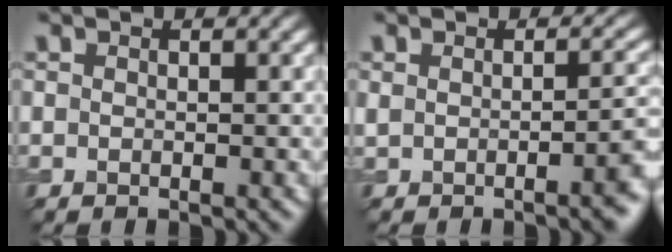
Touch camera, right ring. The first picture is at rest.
{"total": 3.4, "force": [-0.8, 1.0, 3.2], "torque": [-0.024, 0.002, -0.004]}